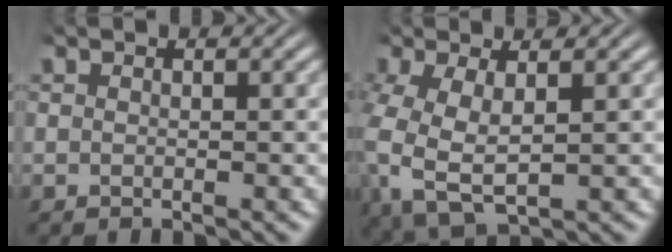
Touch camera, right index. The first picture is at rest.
{"total": 7.6, "force": [-1.3, 5.7, 4.8], "torque": [-0.140, -0.036, -0.004]}